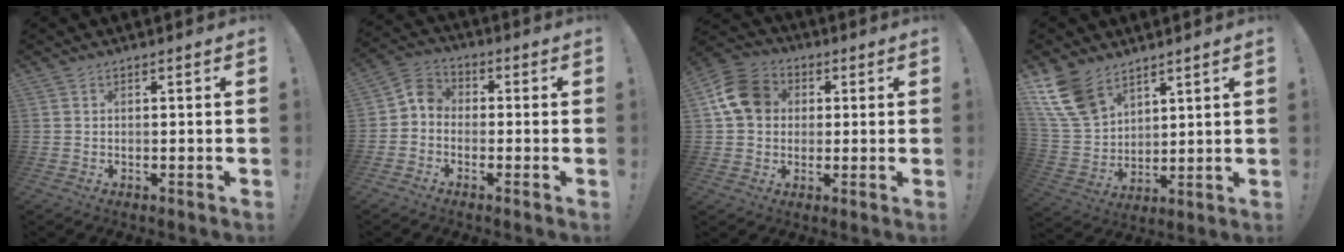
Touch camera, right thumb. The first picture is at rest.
{"total": 5.6, "force": [-2.3, 4.5, 2.5], "torque": [-0.053, 0.026, -0.040]}
{"total": 13.4, "force": [2.9, 11.2, 6.8], "torque": [-0.105, 0.008, 0.062]}
{"total": 14.6, "force": [9.8, 8.6, 6.6], "torque": [-0.129, -0.051, 0.193]}